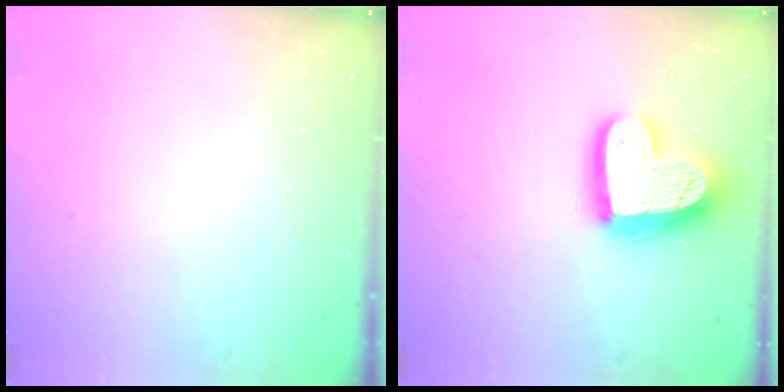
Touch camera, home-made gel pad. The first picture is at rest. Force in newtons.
{"total": 18.3, "press": 18.2, "slide": 1.6}